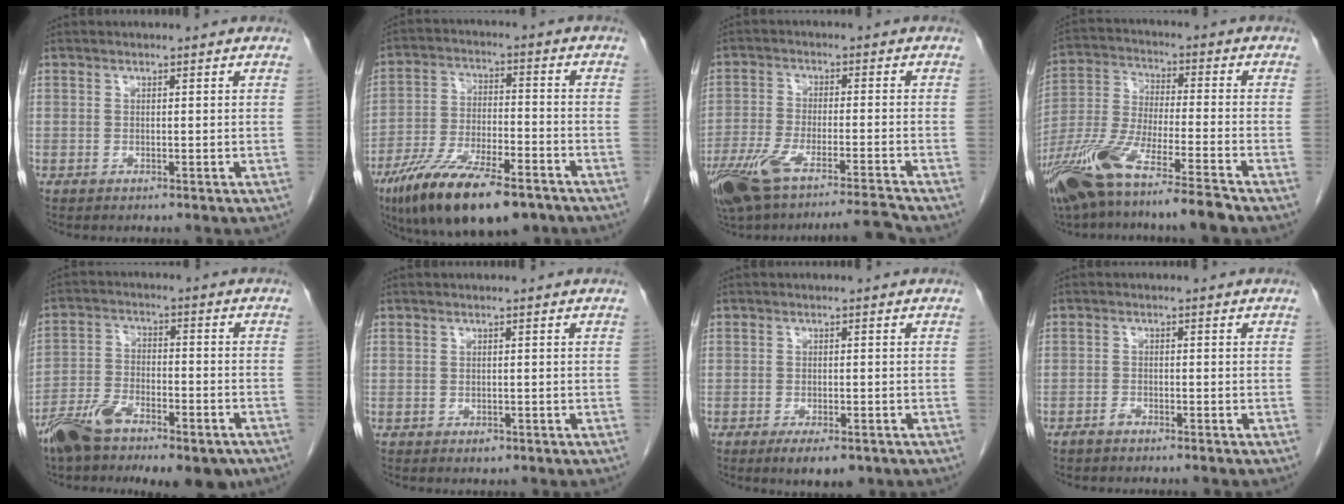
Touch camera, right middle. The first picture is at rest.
{"total": 16.4, "force": [-11.2, 4.5, 11.2], "torque": [-0.205, -0.027, -0.195]}
{"total": 13.1, "force": [-10.6, 0.2, 7.6], "torque": [-0.144, -0.009, -0.181]}
{"total": 14.9, "force": [-10.8, 0.2, 10.3], "torque": [-0.221, -0.040, -0.202]}
{"total": 15.1, "force": [-10.6, 5.3, 9.3], "torque": [-0.166, -0.005, -0.179]}
{"total": 0.9, "force": [-0.5, 0.5, 0.4], "torque": [-0.008, 0.000, -0.003]}
{"total": 4.9, "force": [-3.2, 1.6, 3.4], "torque": [-0.050, -0.007, -0.043]}
{"total": 1.4, "force": [-1.3, 0.2, 0.5], "torque": [-0.014, 0.000, -0.021]}